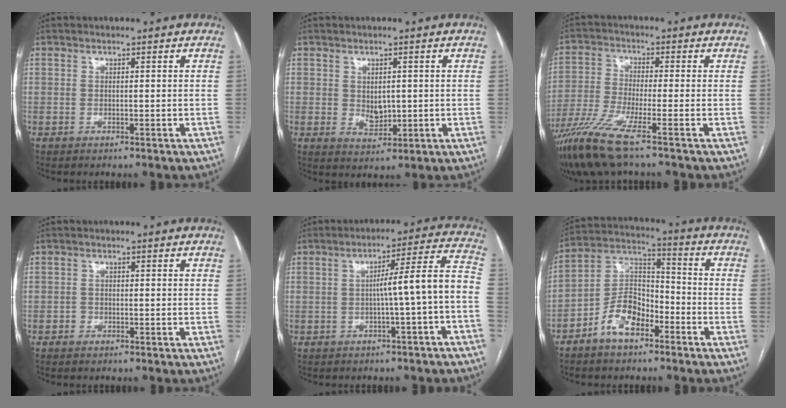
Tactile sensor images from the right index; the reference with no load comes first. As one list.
[{"total": 3.5, "force": [0.4, 2.3, 2.5], "torque": [-0.041, -0.004, 0.018]}, {"total": 9.6, "force": [-6.5, -0.1, 7.1], "torque": [-0.151, -0.028, -0.129]}, {"total": 1.0, "force": [-0.5, 0.8, 0.2], "torque": [0.001, 0.004, -0.012]}, {"total": 9.3, "force": [-2.2, -0.6, 9.0], "torque": [-0.120, 0.030, -0.031]}, {"total": 9.5, "force": [-5.2, 5.1, 6.0], "torque": [-0.124, 0.025, -0.099]}]